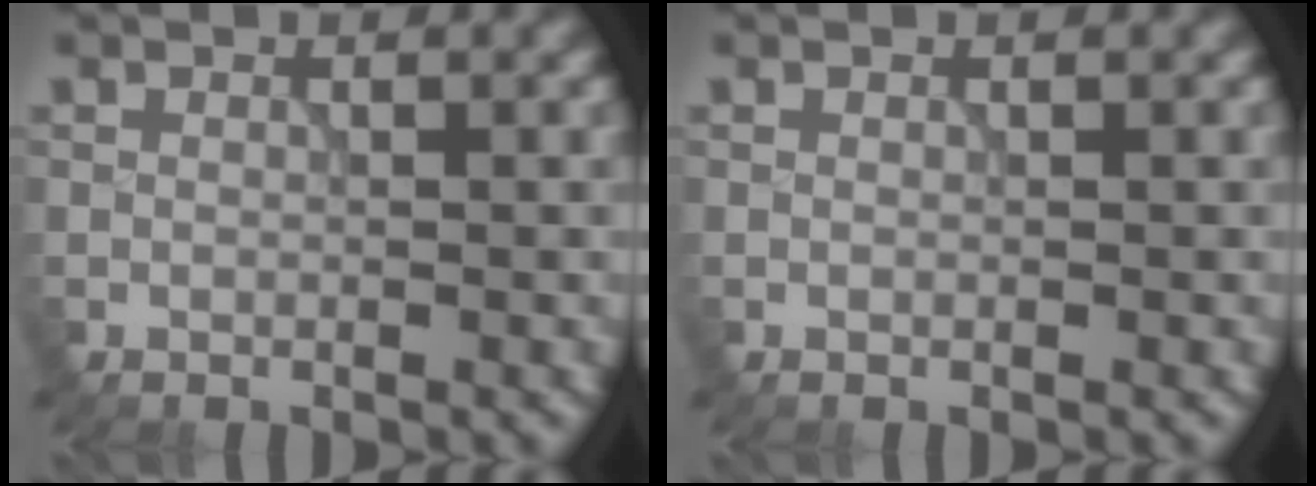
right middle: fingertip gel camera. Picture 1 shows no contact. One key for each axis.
{"total": 0.0}